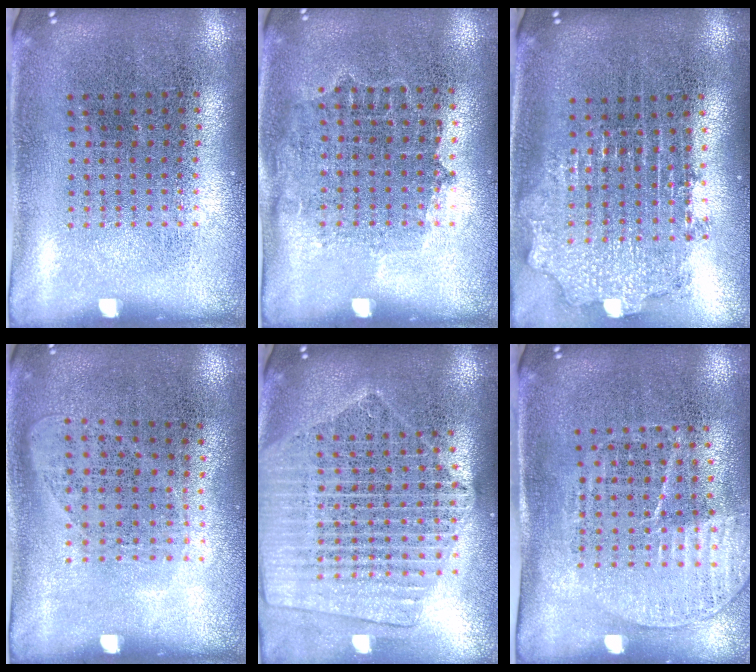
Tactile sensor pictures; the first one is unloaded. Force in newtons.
{"total": 0.8, "press": 0.7, "slide": 0.4}
{"total": 2.0, "press": 1.5, "slide": 1.3}
{"total": 1.0, "press": 0.9, "slide": 0.4}
{"total": 2.1, "press": 1.9, "slide": 0.9}
{"total": 1.5, "press": 1.3, "slide": 0.8}